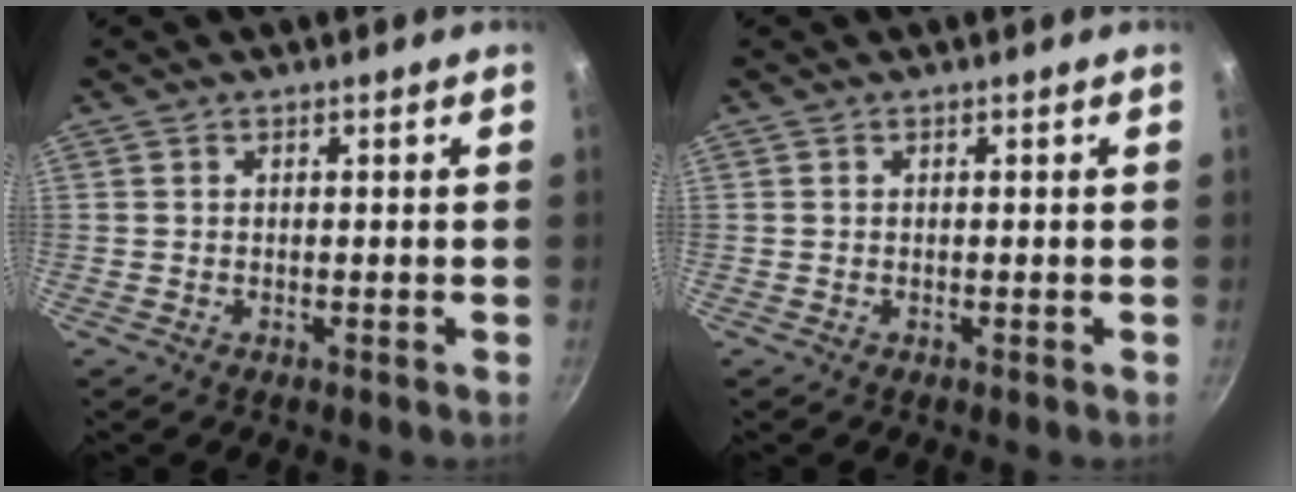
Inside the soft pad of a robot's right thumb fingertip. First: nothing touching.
{"total": 0.0}